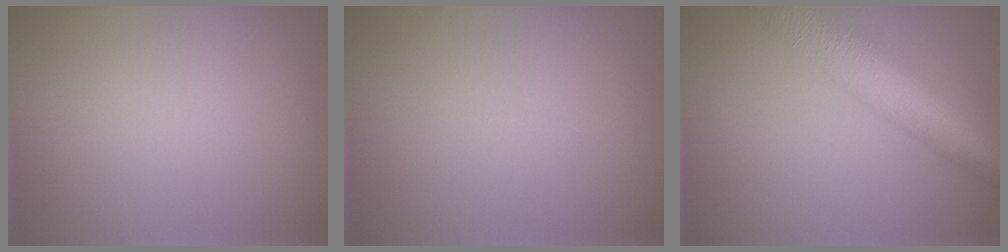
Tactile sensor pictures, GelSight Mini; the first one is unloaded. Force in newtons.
{"total": 0.0}
{"total": 8.4, "press": 8.4, "slide": 0.3}